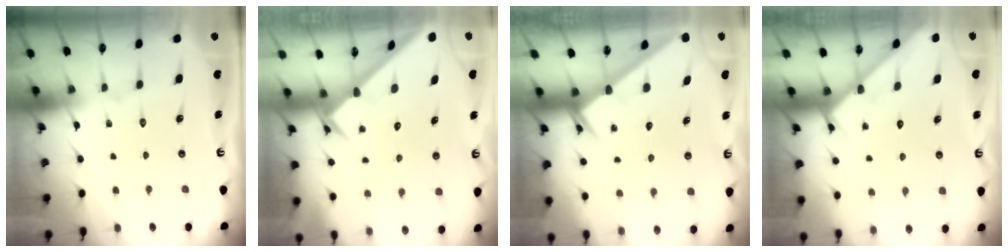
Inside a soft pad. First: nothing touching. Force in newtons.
{"total": 2.7, "press": 2.7, "slide": 0.2}
{"total": 2.6, "press": 2.6, "slide": 0.0}
{"total": 4.3, "press": 4.3, "slide": 0.4}